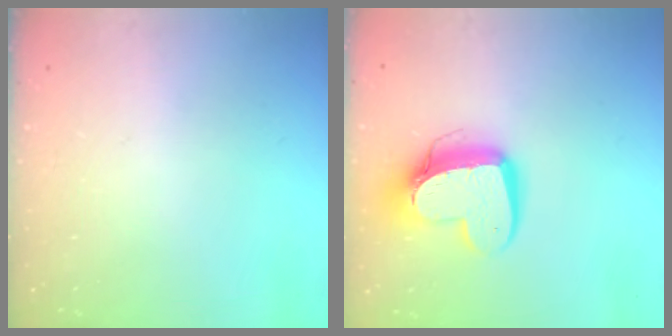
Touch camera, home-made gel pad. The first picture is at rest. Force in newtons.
{"total": 13.7, "press": 13.7, "slide": 1.3}